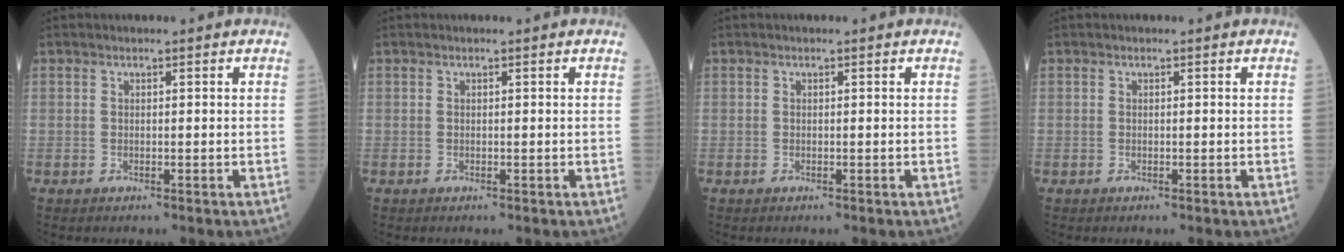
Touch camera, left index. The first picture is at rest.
{"total": 0.0}
{"total": 0.0}
{"total": 0.0}